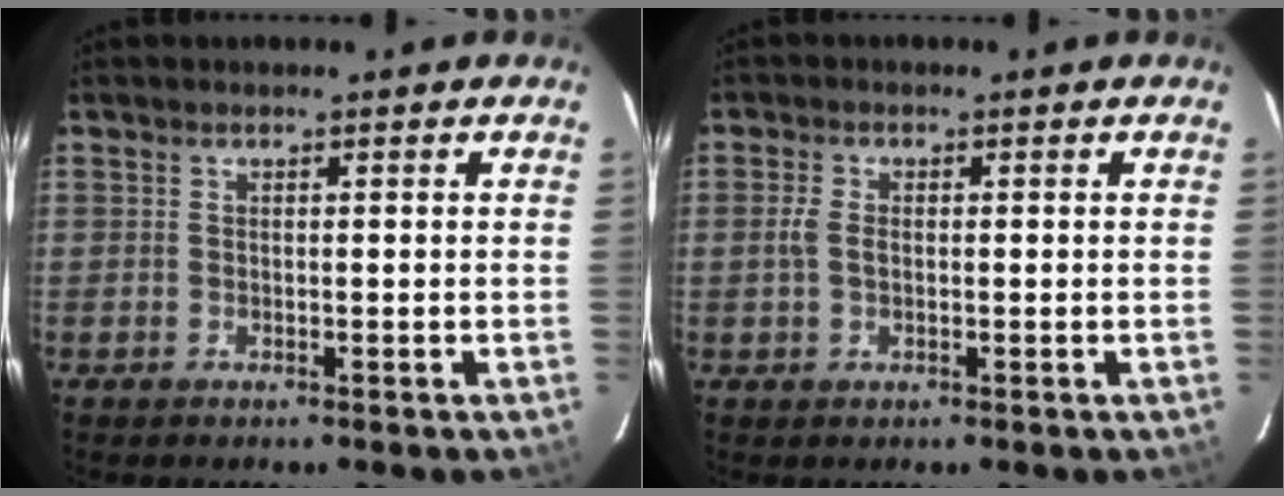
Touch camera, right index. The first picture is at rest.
{"total": 2.5, "force": [-0.2, 1.5, 2.0], "torque": [-0.045, 0.006, -0.002]}